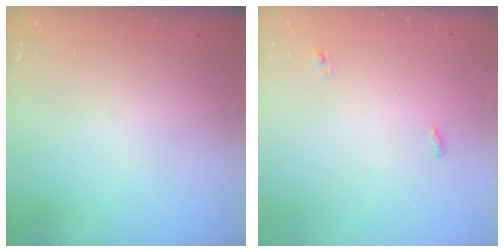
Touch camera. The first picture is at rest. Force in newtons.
{"total": 3.4, "press": 3.3, "slide": 0.9}